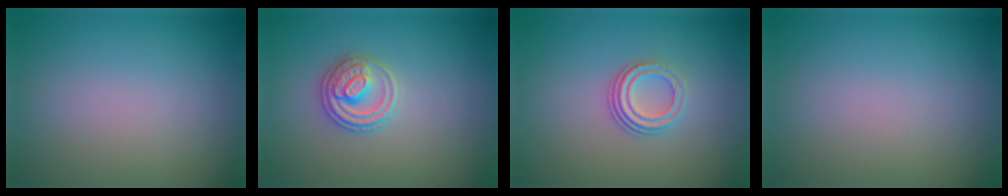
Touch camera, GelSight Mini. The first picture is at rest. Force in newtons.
{"total": 2.9, "press": 2.9, "slide": 0.1}
{"total": 2.9, "press": 2.0, "slide": 2.0}
{"total": 0.0}